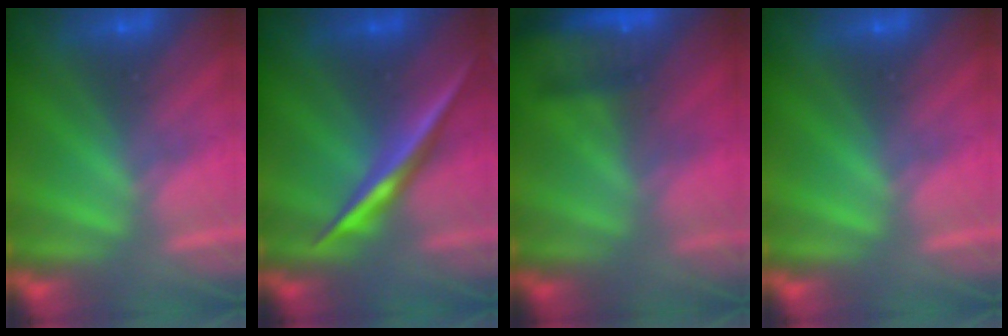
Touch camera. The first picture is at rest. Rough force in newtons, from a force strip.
{"total": 2.3}
{"total": 7.7}
{"total": 0.0}